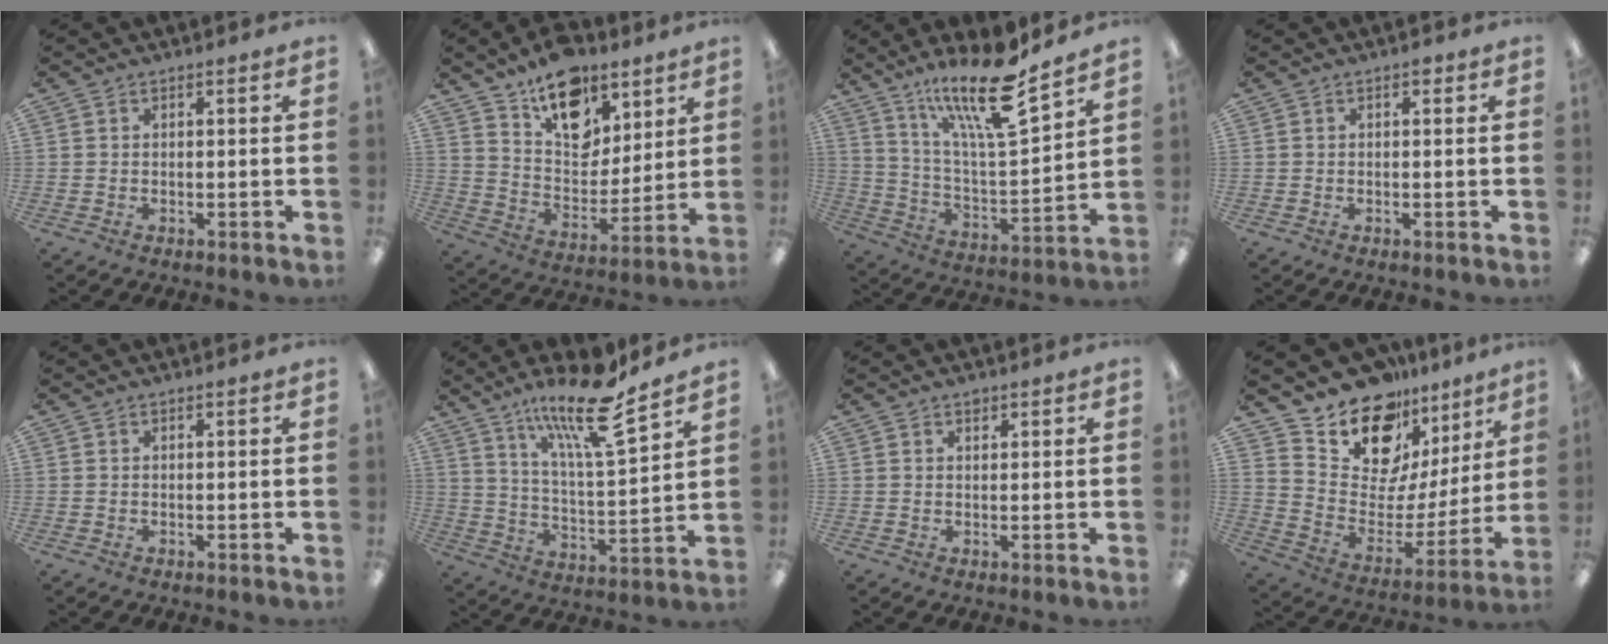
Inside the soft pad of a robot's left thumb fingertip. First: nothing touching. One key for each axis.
{"total": 16.7, "fx": 11.2, "fy": 9.9, "fz": 7.5, "tx": -0.105, "ty": -0.068, "tz": 0.201}
{"total": 19.9, "fx": 14.6, "fy": 4.7, "fz": 12.7, "tx": -0.230, "ty": -0.091, "tz": 0.241}
{"total": 0.8, "fx": 0.5, "fy": 0.4, "fz": 0.5, "tx": -0.011, "ty": 0.004, "tz": 0.007}
{"total": 0.0}
{"total": 18.2, "fx": 13.3, "fy": 3.9, "fz": 11.7, "tx": -0.203, "ty": -0.081, "tz": 0.217}
{"total": 1.2, "fx": 1.0, "fy": 0.5, "fz": 0.3, "tx": -0.001, "ty": -0.005, "tz": 0.018}
{"total": 18.0, "fx": 14.4, "fy": 8.7, "fz": 6.4, "tx": -0.126, "ty": -0.121, "tz": 0.260}